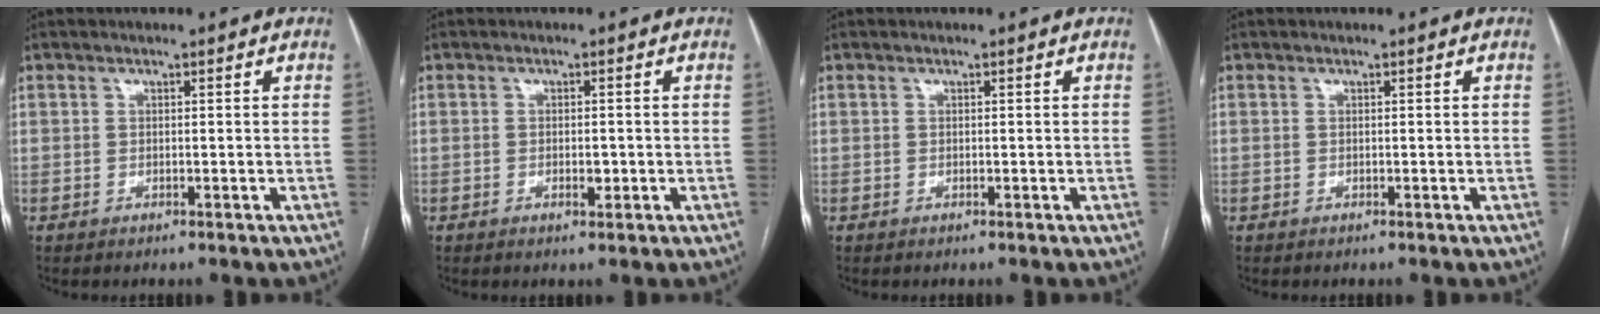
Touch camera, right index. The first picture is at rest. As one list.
[{"total": 1.2, "force": [-0.3, 0.6, 1.0], "torque": [-0.016, 0.000, -0.003]}, {"total": 0.0}, {"total": 0.0}]